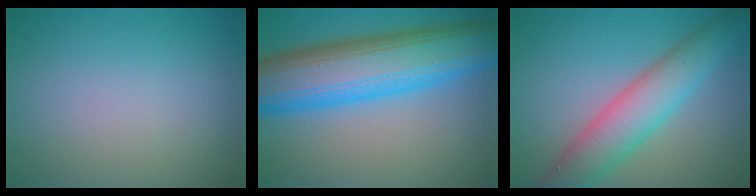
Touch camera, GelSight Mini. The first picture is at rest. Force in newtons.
{"total": 12.1, "press": 12.1, "slide": 0.2}
{"total": 6.3, "press": 6.3, "slide": 0.4}